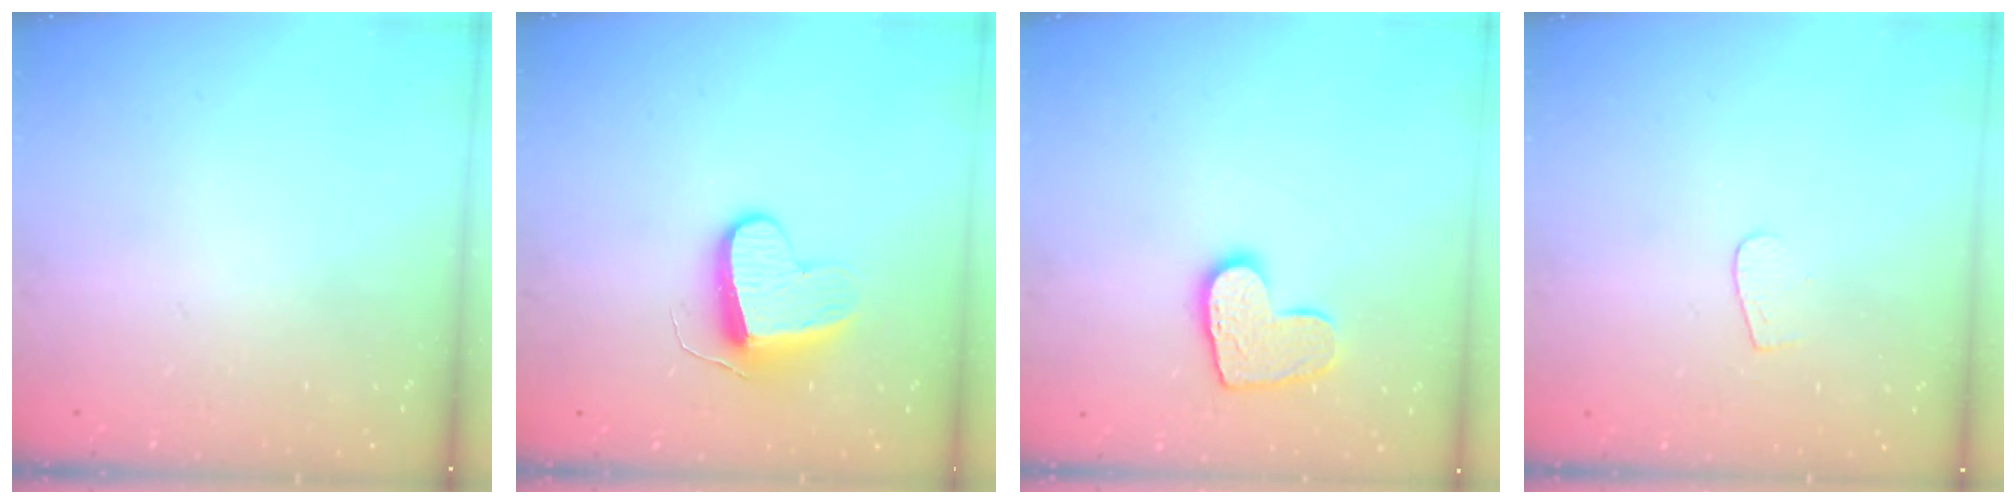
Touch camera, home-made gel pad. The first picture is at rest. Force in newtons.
{"total": 9.3, "press": 9.3, "slide": 0.1}
{"total": 10.6, "press": 10.6, "slide": 0.8}
{"total": 3.9, "press": 3.9, "slide": 0.4}